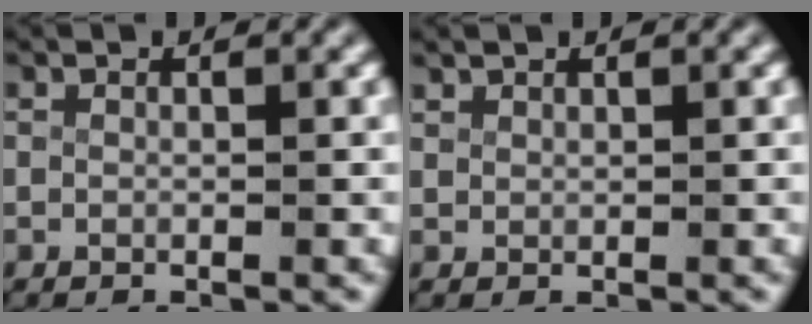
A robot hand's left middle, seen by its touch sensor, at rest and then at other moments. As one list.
[{"total": 0.9, "force": [0.9, 0.2, 0.0], "torque": [-0.007, -0.002, 0.027]}]